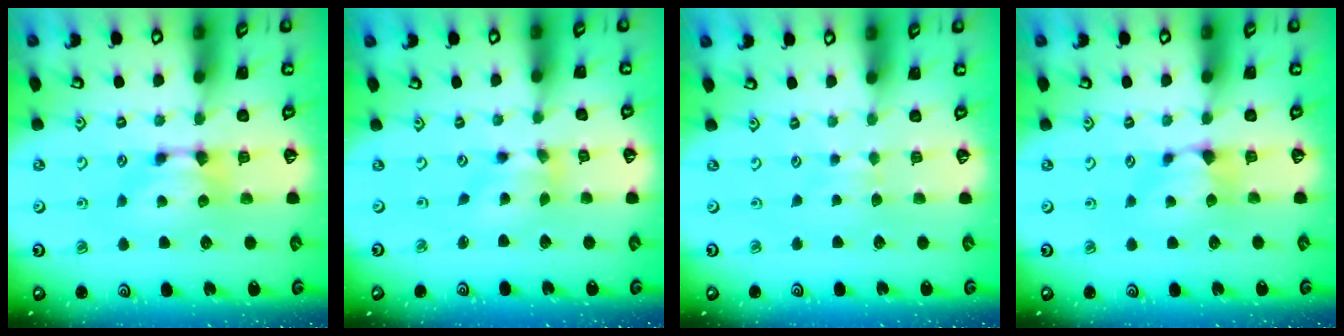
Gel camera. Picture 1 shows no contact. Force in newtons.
{"total": 2.5, "press": 2.1, "slide": 1.5}
{"total": 3.1, "press": 3.1, "slide": 0.3}
{"total": 0.6, "press": 0.3, "slide": 0.6}